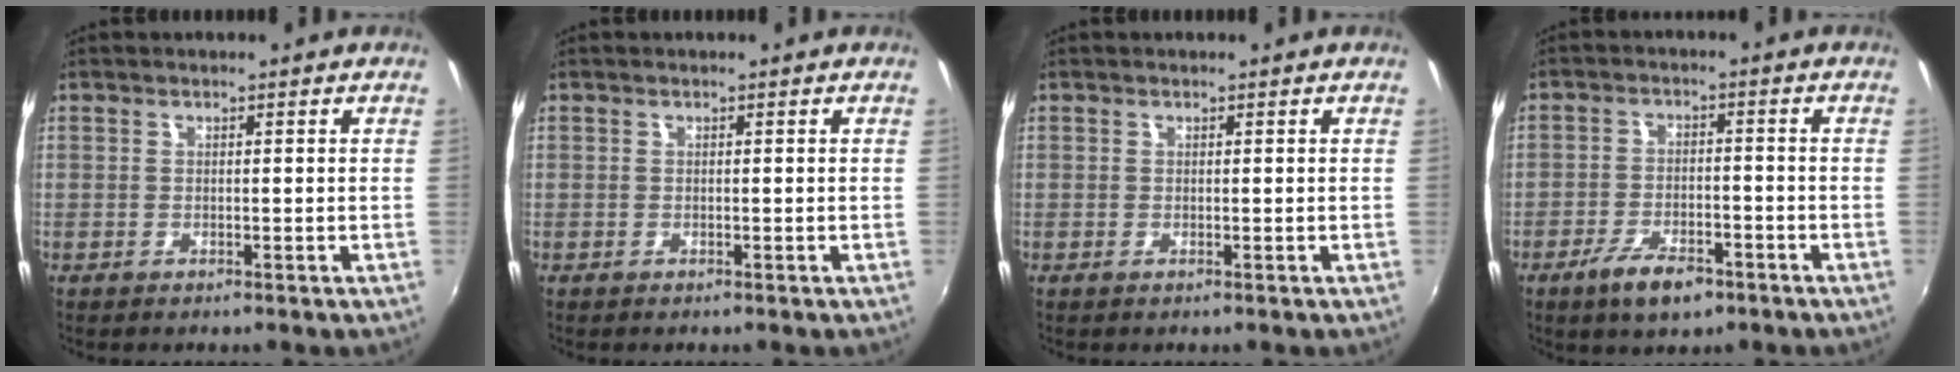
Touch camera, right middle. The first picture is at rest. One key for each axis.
{"total": 0.0}
{"total": 0.0}
{"total": 7.4, "fx": -4.8, "fy": 3.2, "fz": 4.6, "tx": -0.103, "ty": -0.007, "tz": -0.080}